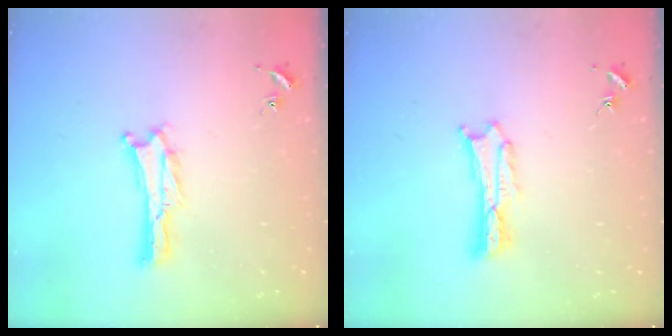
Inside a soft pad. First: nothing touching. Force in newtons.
{"total": 1.8, "press": 1.8, "slide": 0.3}